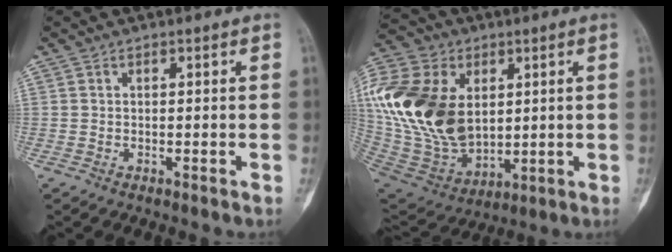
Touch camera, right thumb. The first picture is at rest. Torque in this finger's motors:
{"motor_torque": [-0.72, 2.86, 2.32, 0.45, 0.71]}